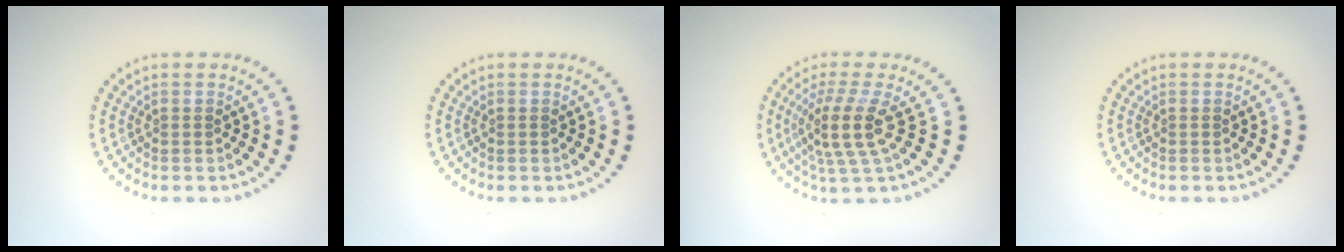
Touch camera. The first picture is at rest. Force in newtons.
{"total": 0.0}
{"total": 4.1, "press": 3.0, "slide": 2.8}
{"total": 0.0}